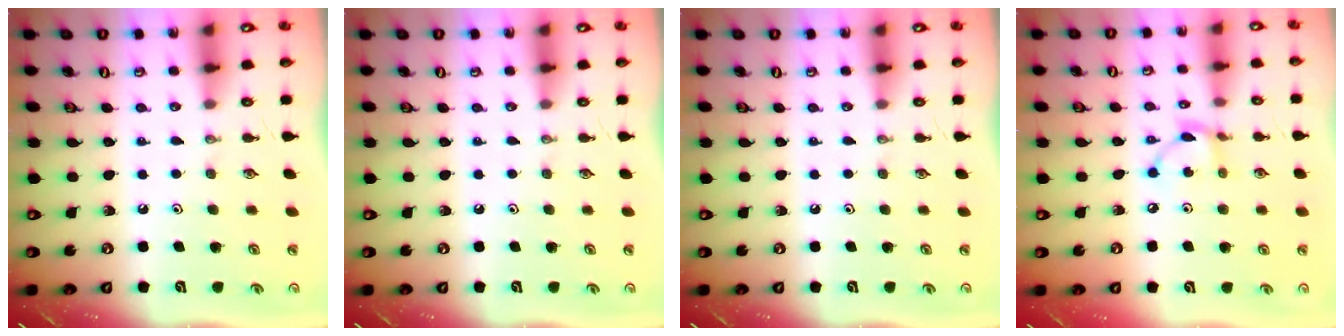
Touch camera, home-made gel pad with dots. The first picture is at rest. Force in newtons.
{"total": 0.0}
{"total": 0.0}
{"total": 5.7, "press": 5.7, "slide": 0.1}